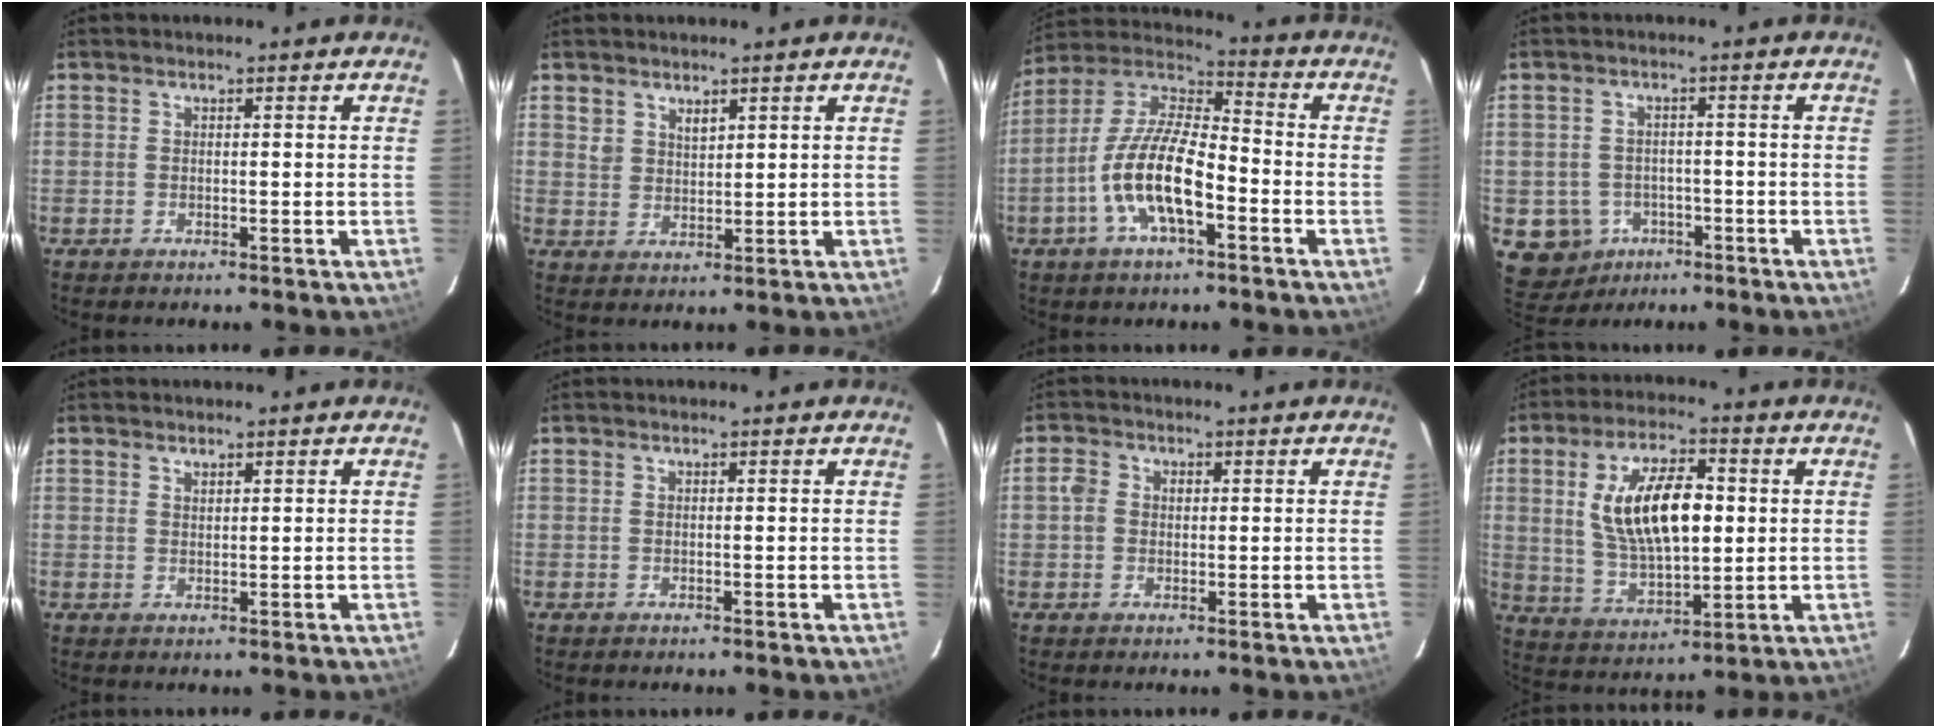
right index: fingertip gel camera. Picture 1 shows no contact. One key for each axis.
{"total": 3.4, "fx": 2.3, "fy": 2.2, "fz": 1.1, "tx": -0.014, "ty": 0.003, "tz": 0.045}
{"total": 14.5, "fx": -5.3, "fy": 5.0, "fz": 12.5, "tx": -0.256, "ty": -0.001, "tz": -0.104}
{"total": 8.0, "fx": -3.4, "fy": 7.1, "fz": 1.6, "tx": -0.060, "ty": 0.013, "tz": -0.038}
{"total": 1.0, "fx": 0.9, "fy": 0.5, "fz": 0.3, "tx": -0.002, "ty": -0.001, "tz": 0.016}
{"total": 0.0}
{"total": 3.0, "fx": 0.0, "fy": 2.7, "fz": 1.2, "tx": -0.022, "ty": 0.009, "tz": -0.004}
{"total": 15.3, "fx": 2.4, "fy": 6.9, "fz": 13.4, "tx": -0.249, "ty": 0.006, "tz": 0.055}